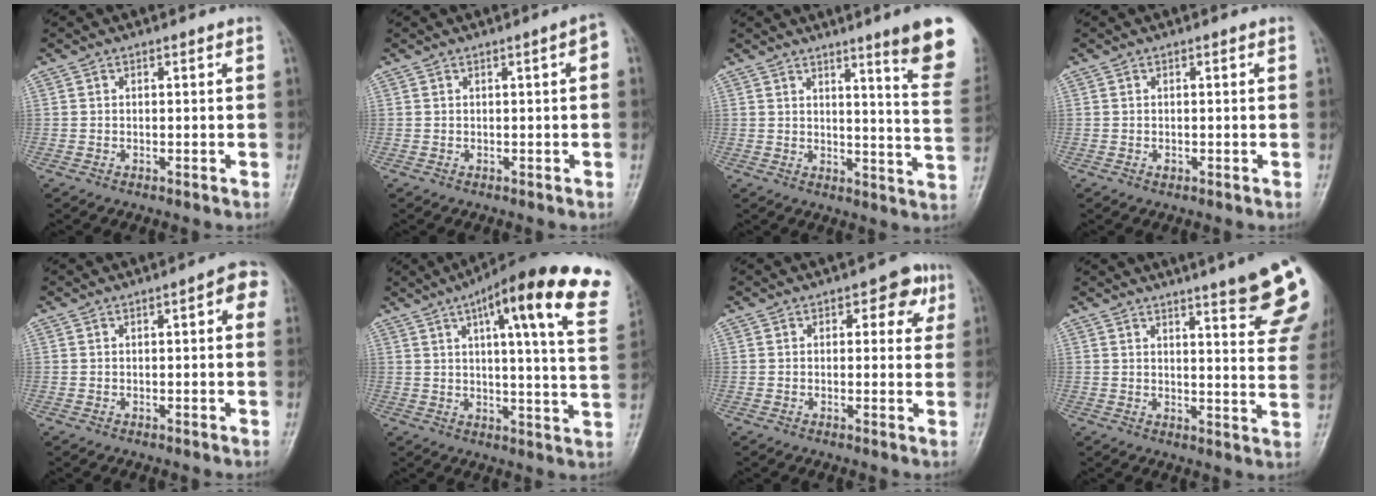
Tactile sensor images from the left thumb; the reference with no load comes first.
{"total": 2.4, "force": [0.3, 0.5, 2.3], "torque": [-0.029, 0.007, 0.001]}
{"total": 13.7, "force": [8.8, 0.7, 10.6], "torque": [-0.116, -0.054, 0.102]}
{"total": 0.6, "force": [-0.2, 0.5, 0.2], "torque": [0.003, 0.001, -0.003]}
{"total": 4.6, "force": [1.2, 1.7, 4.1], "torque": [-0.040, 0.011, 0.006]}
{"total": 24.3, "force": [12.5, 4.8, 20.2], "torque": [-0.272, -0.015, 0.152]}
{"total": 5.6, "force": [2.2, 3.4, 3.8], "torque": [-0.005, -0.001, 0.016]}
{"total": 17.7, "force": [11.7, 2.7, 13.0], "torque": [-0.147, -0.050, 0.134]}